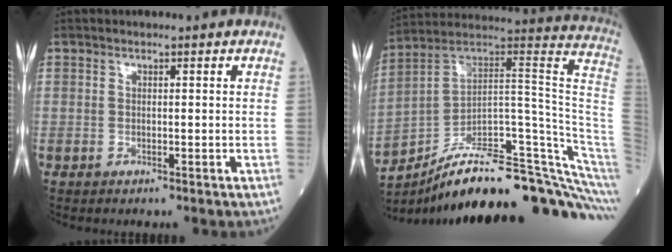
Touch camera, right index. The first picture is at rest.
{"total": 28.5, "force": [-19.9, 3.4, 20.1], "torque": [-0.189, 0.049, -0.298]}